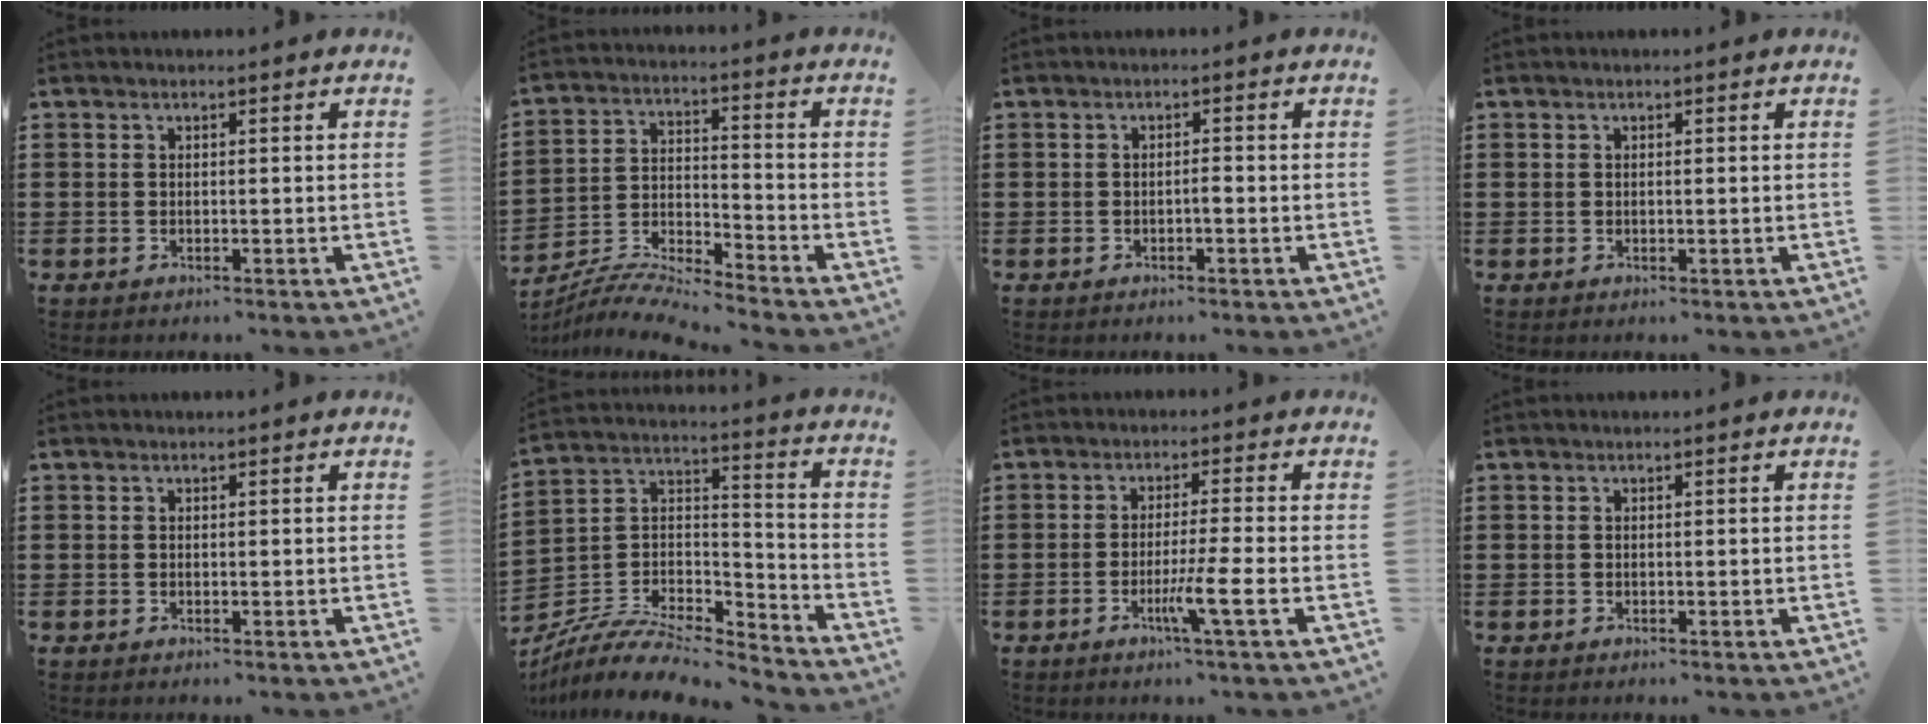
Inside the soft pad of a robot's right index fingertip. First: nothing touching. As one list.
[{"total": 6.9, "force": [-6.7, -0.1, 1.4], "torque": [-0.036, -0.006, -0.138]}, {"total": 1.2, "force": [-0.5, 0.3, 1.0], "torque": [-0.021, -0.002, -0.008]}, {"total": 0.0}, {"total": 0.0}, {"total": 8.4, "force": [-6.9, 3.1, 3.6], "torque": [-0.076, 0.006, -0.136]}, {"total": 5.9, "force": [-2.3, -0.5, 5.4], "torque": [-0.094, -0.020, -0.041]}, {"total": 0.0}]